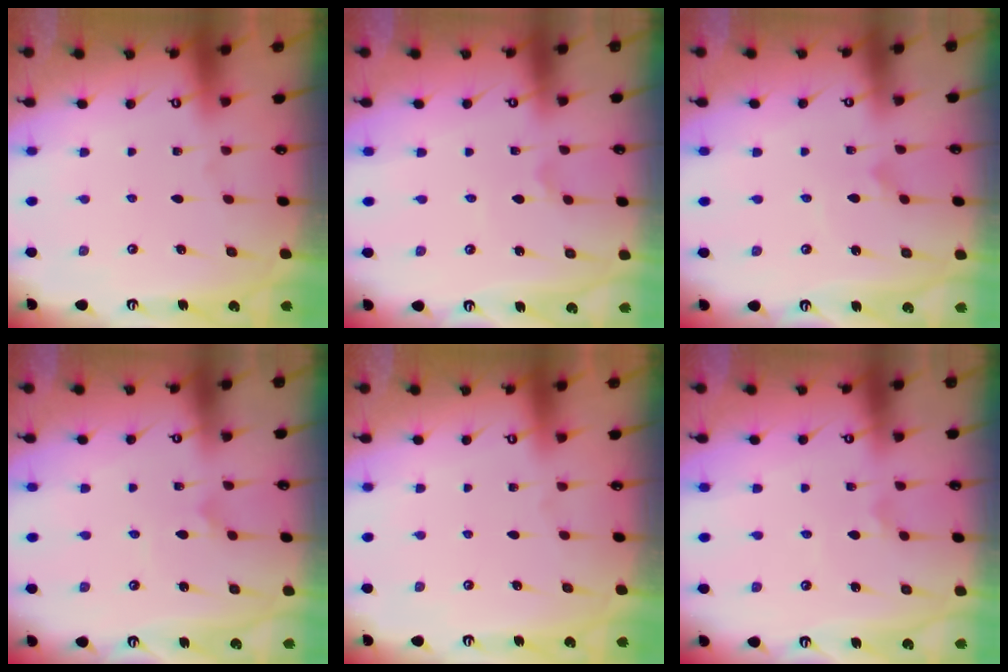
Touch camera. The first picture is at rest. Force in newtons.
{"total": 0.0}
{"total": 1.7, "press": 1.7, "slide": 0.1}
{"total": 1.5, "press": 1.5, "slide": 0.0}
{"total": 0.0}
{"total": 2.5, "press": 2.5, "slide": 0.0}